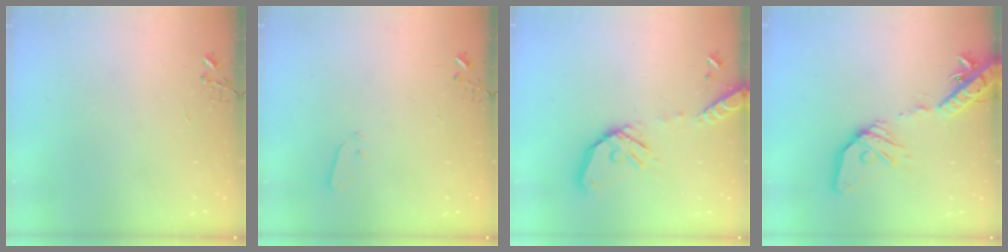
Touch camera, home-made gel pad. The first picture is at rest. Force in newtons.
{"total": 2.2, "press": 2.1, "slide": 0.3}
{"total": 15.4, "press": 15.1, "slide": 2.8}
{"total": 20.1, "press": 19.7, "slide": 3.9}